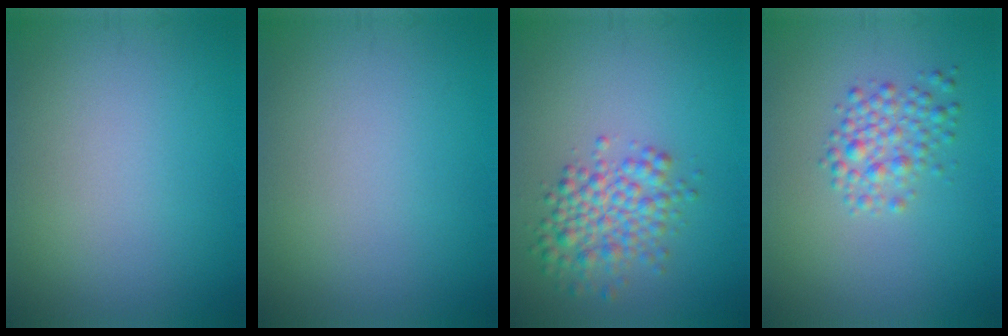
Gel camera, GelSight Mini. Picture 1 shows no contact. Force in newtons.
{"total": 0.0}
{"total": 4.3, "press": 4.3, "slide": 0.2}
{"total": 2.6, "press": 2.6, "slide": 0.1}